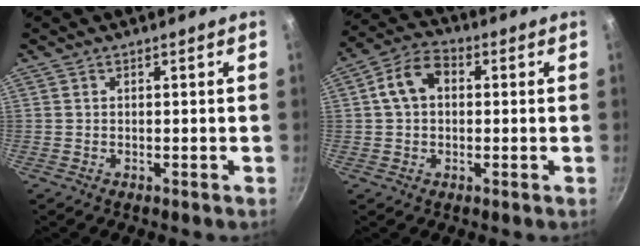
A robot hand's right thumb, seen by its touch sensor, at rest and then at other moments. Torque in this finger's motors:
{"motor_torque": [0.46, 1.74, 0.68, 0.39, 0.05]}